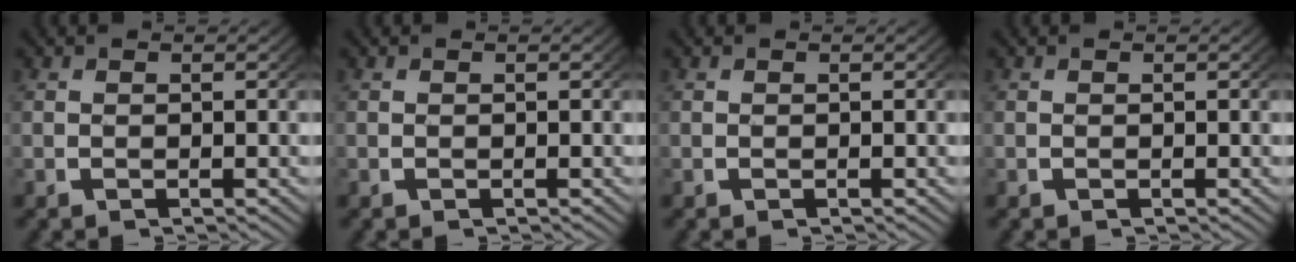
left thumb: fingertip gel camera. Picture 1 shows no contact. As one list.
[{"total": 0.0}, {"total": 0.0}, {"total": 0.0}]